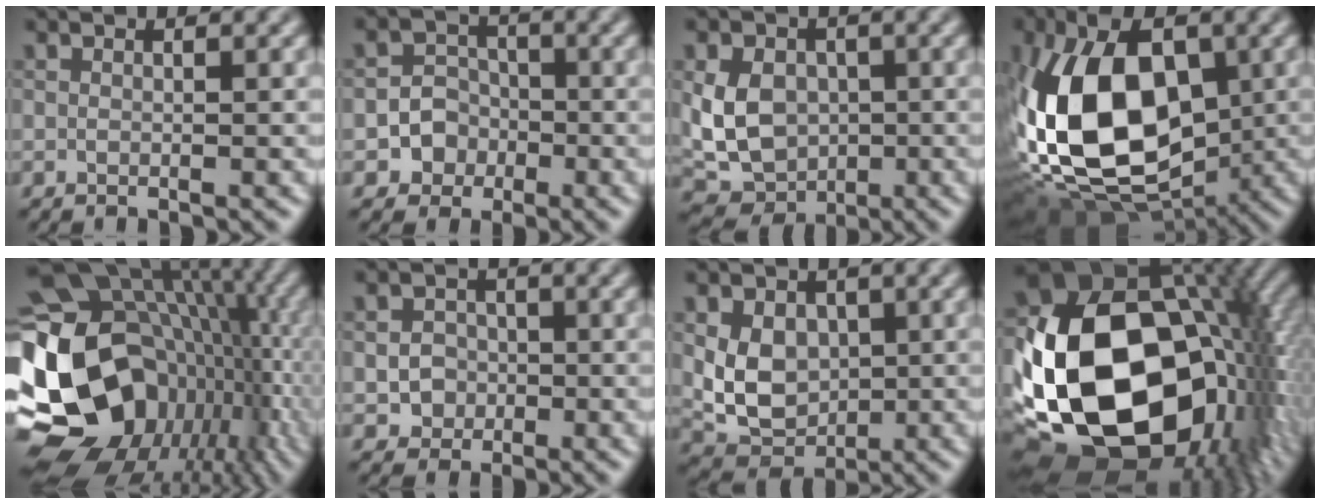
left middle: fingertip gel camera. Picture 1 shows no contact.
{"total": 3.4, "force": [-1.3, 3.0, 0.7], "torque": [0.018, 0.009, -0.037]}
{"total": 6.3, "force": [-0.1, 5.0, 3.9], "torque": [-0.077, -0.008, -0.003]}
{"total": 17.1, "force": [-0.9, 10.4, 13.6], "torque": [-0.266, 0.003, -0.032]}
{"total": 19.4, "force": [-3.5, 14.4, 12.6], "torque": [-0.222, -0.005, -0.036]}
{"total": 2.3, "force": [-0.6, 2.1, 0.7], "torque": [0.000, 0.002, -0.016]}
{"total": 5.5, "force": [0.4, 4.3, 3.5], "torque": [-0.065, -0.007, 0.007]}
{"total": 21.8, "force": [-2.3, 15.0, 15.6], "torque": [-0.317, -0.030, -0.010]}